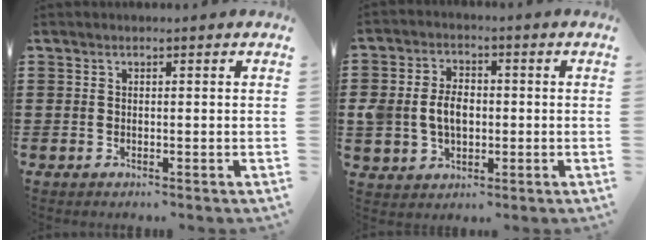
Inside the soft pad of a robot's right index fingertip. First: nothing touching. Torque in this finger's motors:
{"motor_torque": [1.33, -0.10, 0.73, 0.16]}